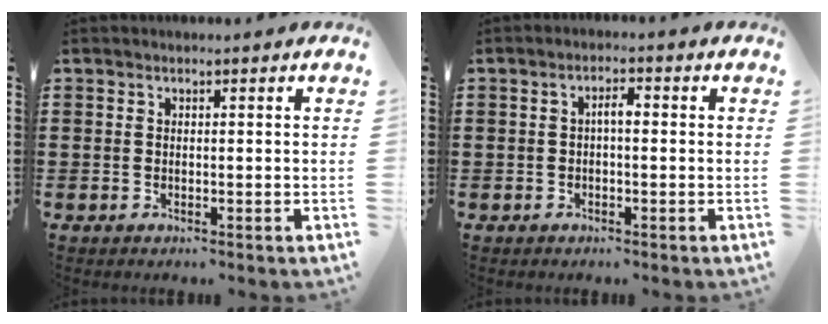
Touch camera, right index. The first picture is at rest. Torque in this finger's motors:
{"motor_torque": [0.53, -0.28, 0.06, 0.07]}